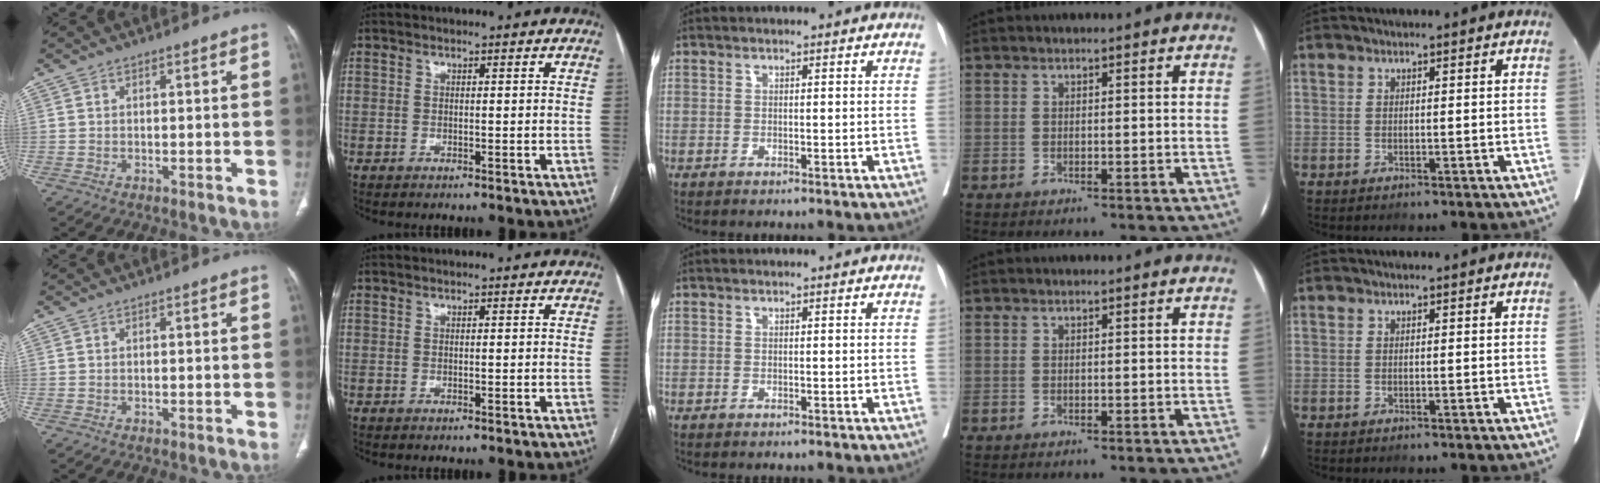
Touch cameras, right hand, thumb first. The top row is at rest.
{}